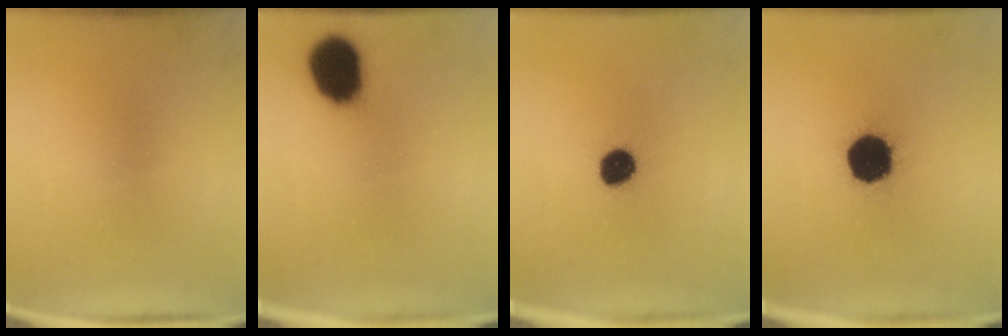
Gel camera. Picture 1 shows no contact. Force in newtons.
{"total": 14.1}
{"total": 7.6}
{"total": 17.3}